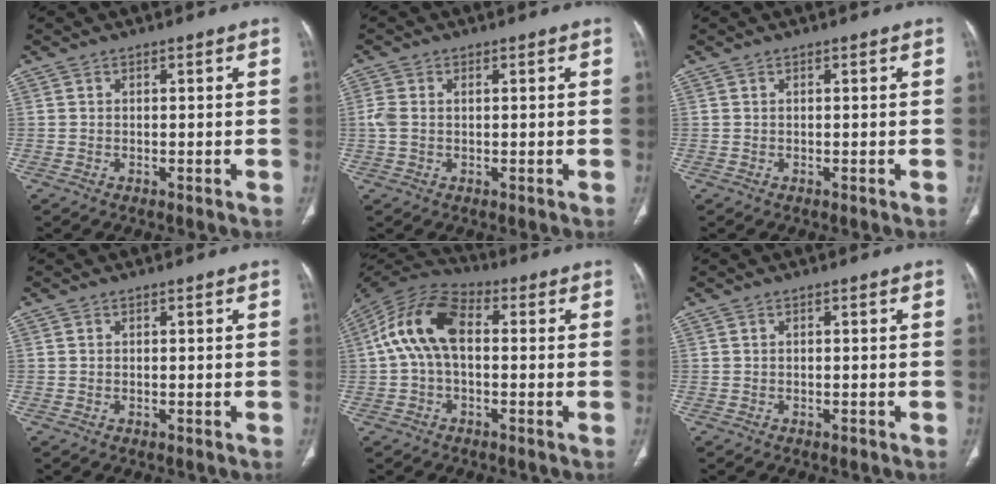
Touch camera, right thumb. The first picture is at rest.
{"total": 3.2, "force": [0.2, 2.1, 2.4], "torque": [-0.077, 0.012, 0.005]}
{"total": 0.0}
{"total": 0.0}
{"total": 12.6, "force": [0.9, 7.4, 10.2], "torque": [-0.195, 0.036, 0.004]}
{"total": 0.6, "force": [-0.4, 0.3, 0.3], "torque": [-0.006, -0.001, -0.005]}